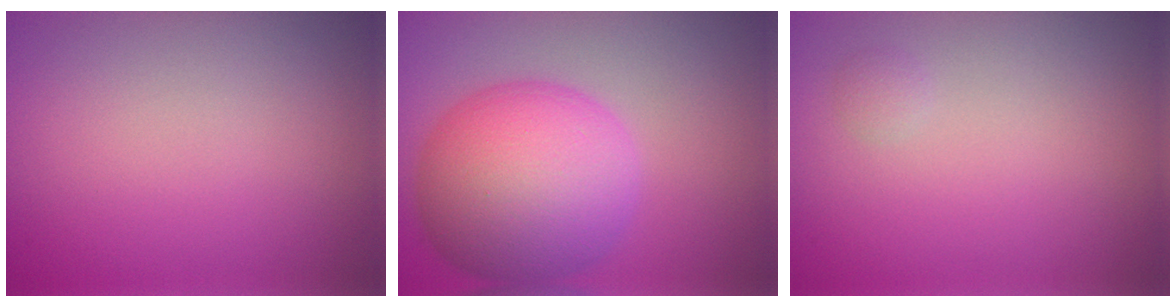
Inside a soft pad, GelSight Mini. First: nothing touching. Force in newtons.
{"total": 10.4, "press": 10.4, "slide": 0.3}
{"total": 0.6, "press": 0.6, "slide": 0.0}